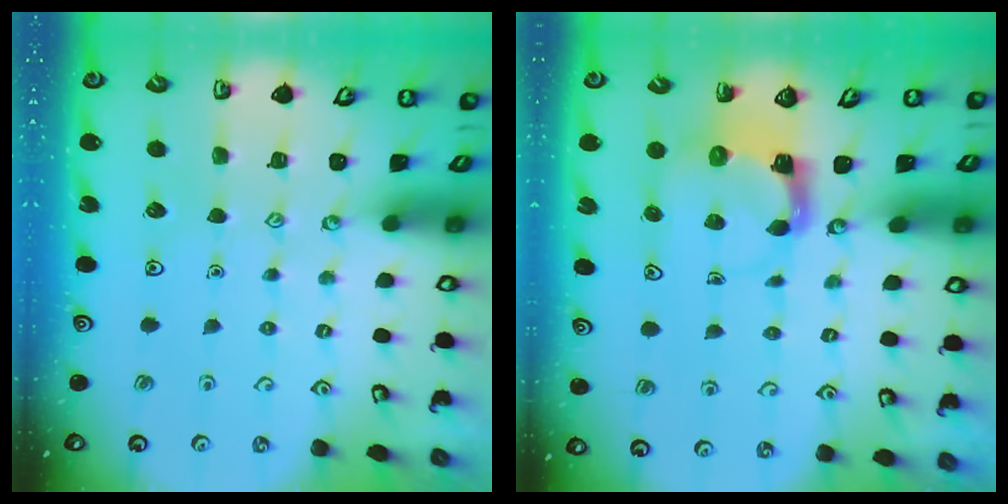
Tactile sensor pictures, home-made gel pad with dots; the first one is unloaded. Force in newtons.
{"total": 3.8, "press": 3.7, "slide": 0.7}